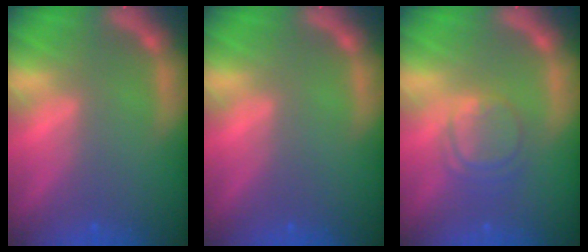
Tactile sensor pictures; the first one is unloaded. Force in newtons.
{"total": 0.0}
{"total": 4.0}